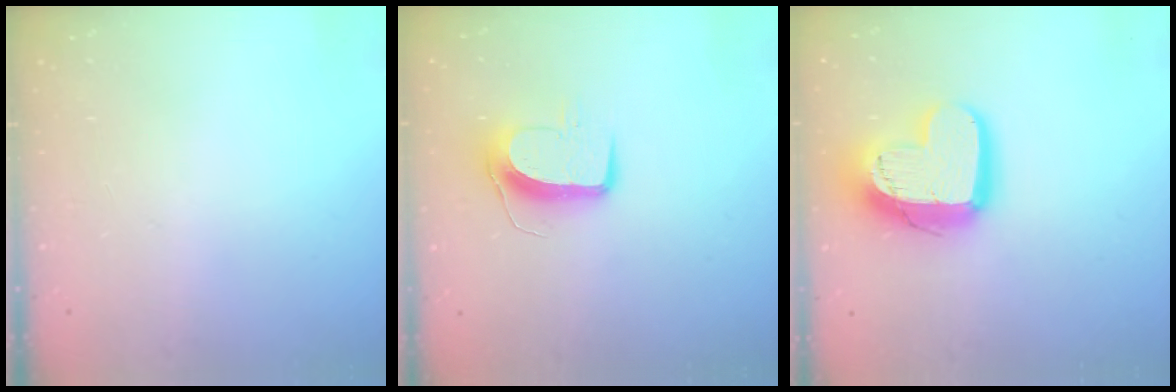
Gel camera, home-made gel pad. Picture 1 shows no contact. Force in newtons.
{"total": 9.8, "press": 9.8, "slide": 0.4}
{"total": 17.0, "press": 17.0, "slide": 1.7}